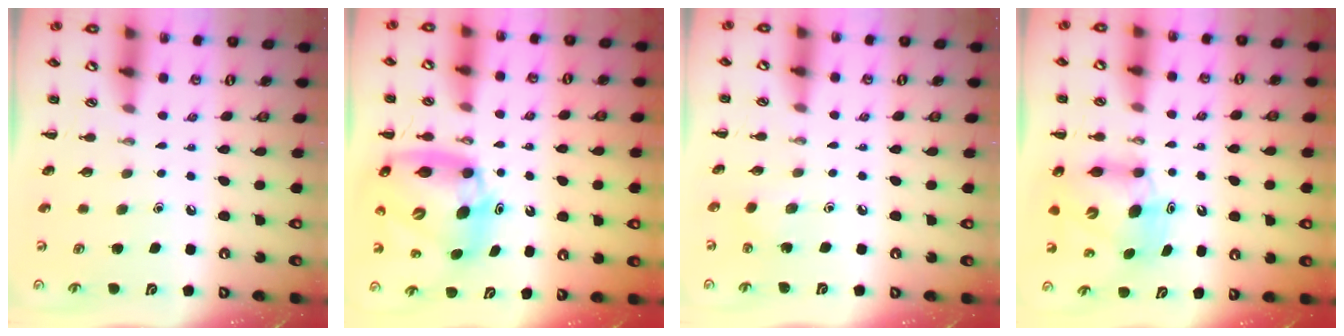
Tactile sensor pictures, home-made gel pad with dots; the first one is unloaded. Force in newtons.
{"total": 14.0, "press": 13.5, "slide": 4.0}
{"total": 1.9, "press": 1.8, "slide": 0.7}
{"total": 7.6, "press": 7.4, "slide": 1.9}